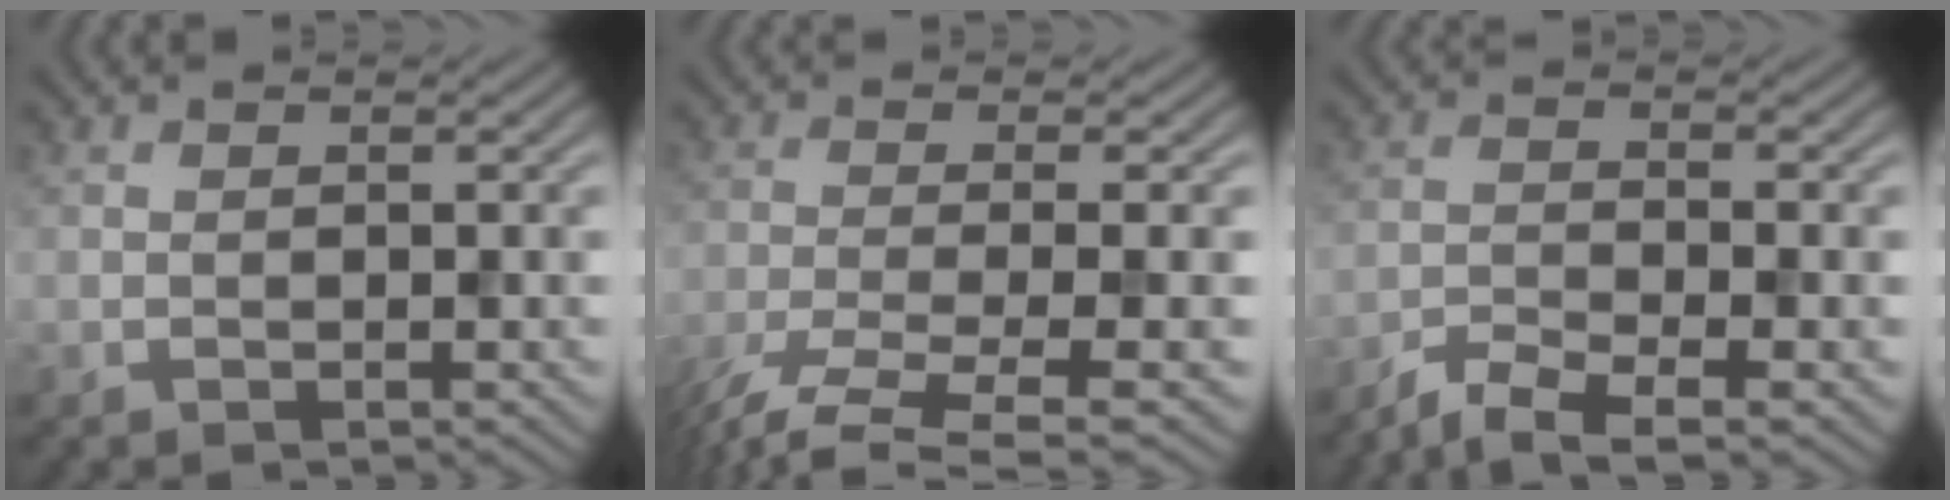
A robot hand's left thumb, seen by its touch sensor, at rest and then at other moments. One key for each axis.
{"total": 7.1, "fx": -4.0, "fy": 1.7, "fz": 5.6, "tx": -0.106, "ty": -0.015, "tz": -0.078}
{"total": 4.7, "fx": -3.8, "fy": 0.7, "fz": 2.7, "tx": -0.054, "ty": -0.006, "tz": -0.076}